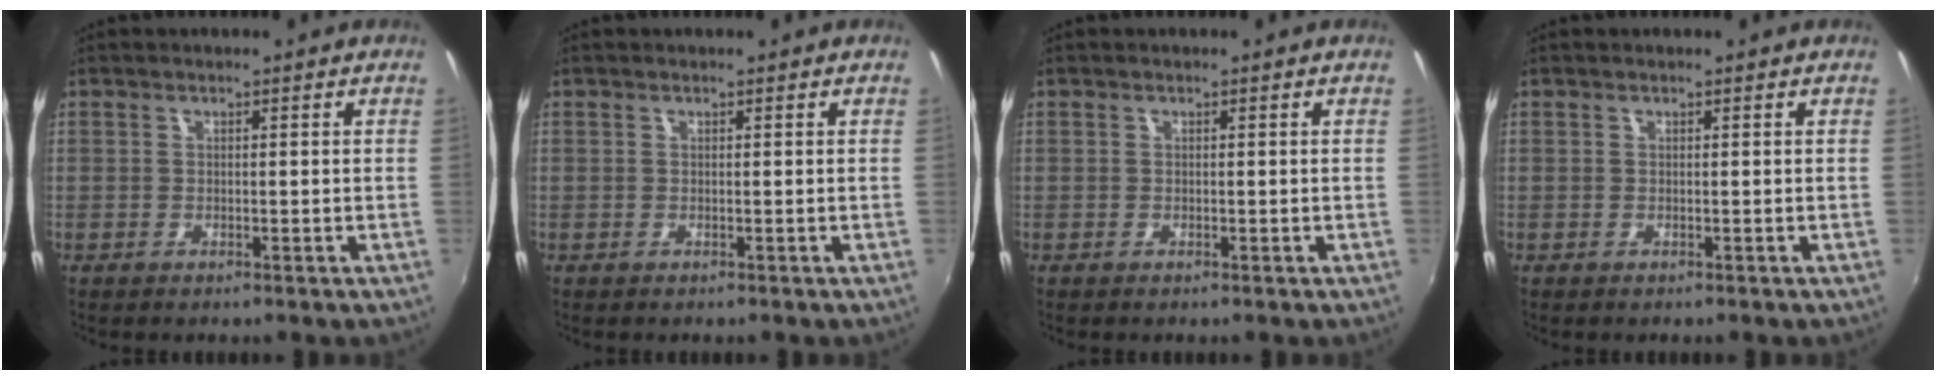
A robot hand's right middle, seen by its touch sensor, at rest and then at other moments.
{"total": 0.0}
{"total": 0.0}
{"total": 0.0}